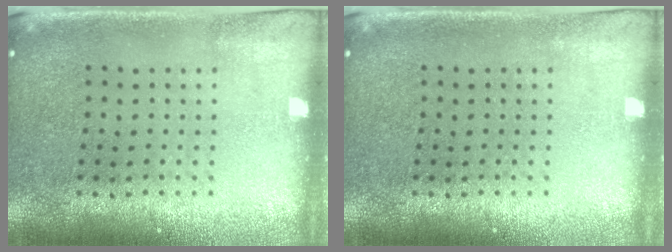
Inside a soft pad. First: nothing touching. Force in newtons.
{"total": 0.0}